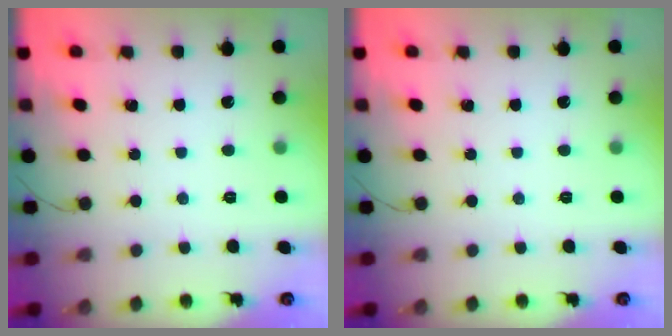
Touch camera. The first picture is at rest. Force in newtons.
{"total": 0.0}